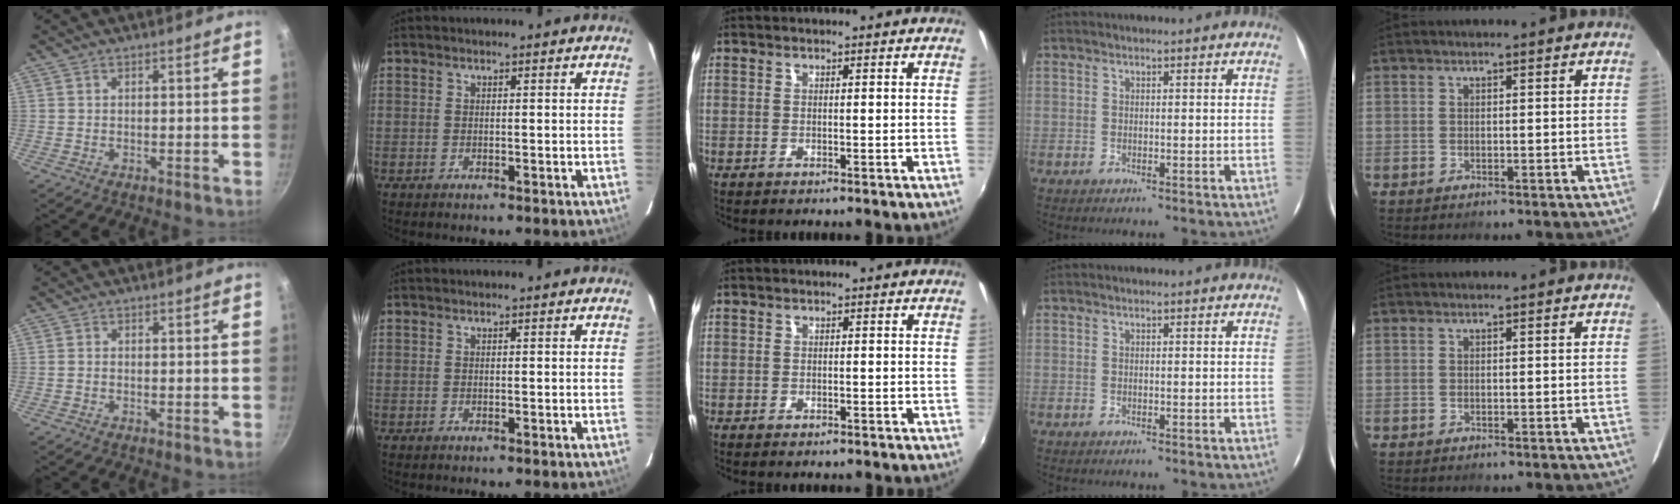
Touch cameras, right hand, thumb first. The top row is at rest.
{"thumb": {"total": 0.7, "force": [-0.3, 0.5, 0.3], "torque": [-0.006, 0.003, -0.008]}, "middle": {"total": 0.8, "force": [-0.6, 0.5, 0.3], "torque": [-0.005, -0.002, -0.010]}}